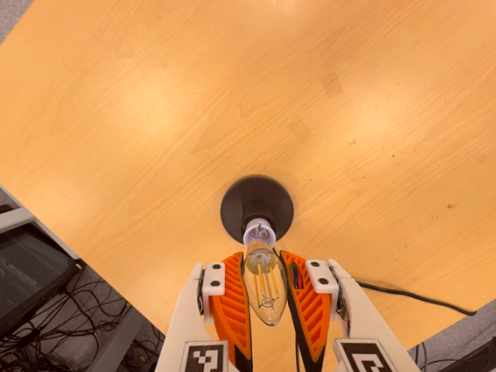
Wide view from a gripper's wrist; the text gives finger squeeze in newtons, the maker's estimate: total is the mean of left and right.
{"total": 20.2, "left": 21.7, "right": 18.7}